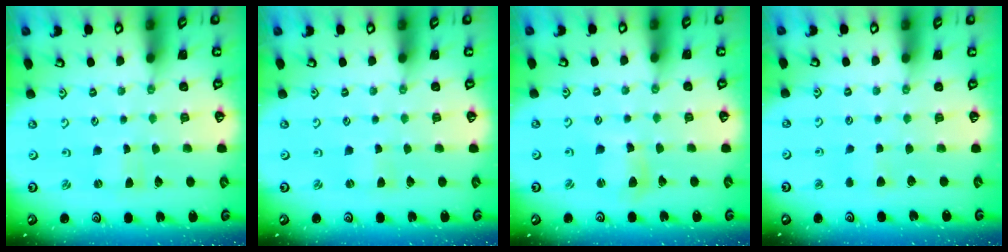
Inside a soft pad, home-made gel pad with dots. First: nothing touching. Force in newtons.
{"total": 1.0, "press": 1.0, "slide": 0.3}
{"total": 5.4, "press": 5.4, "slide": 1.0}
{"total": 3.6, "press": 3.6, "slide": 0.5}